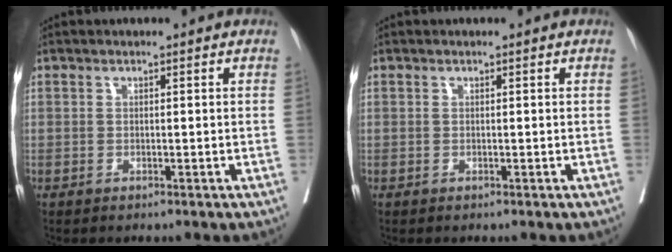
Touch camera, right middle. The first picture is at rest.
{"total": 0.0}